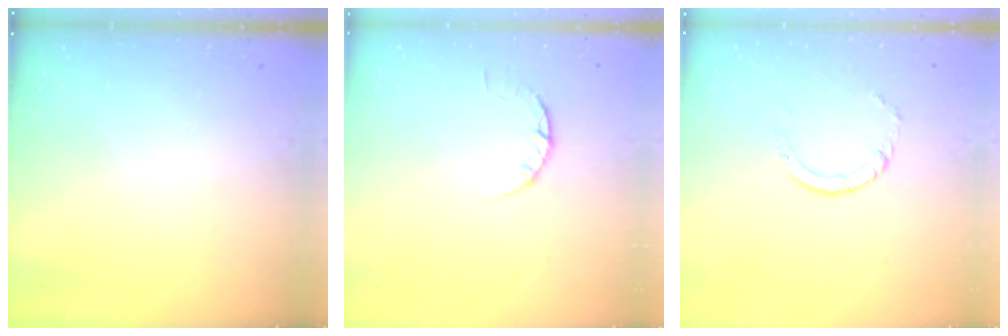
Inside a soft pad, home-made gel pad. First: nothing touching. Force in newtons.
{"total": 3.3, "press": 3.3, "slide": 0.5}
{"total": 1.0, "press": 1.0, "slide": 0.1}